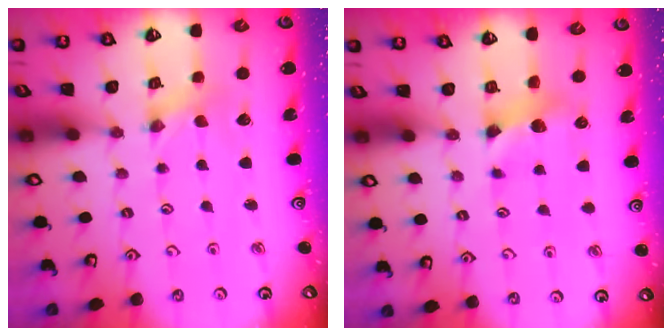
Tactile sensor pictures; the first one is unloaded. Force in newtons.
{"total": 6.6, "press": 6.5, "slide": 0.7}